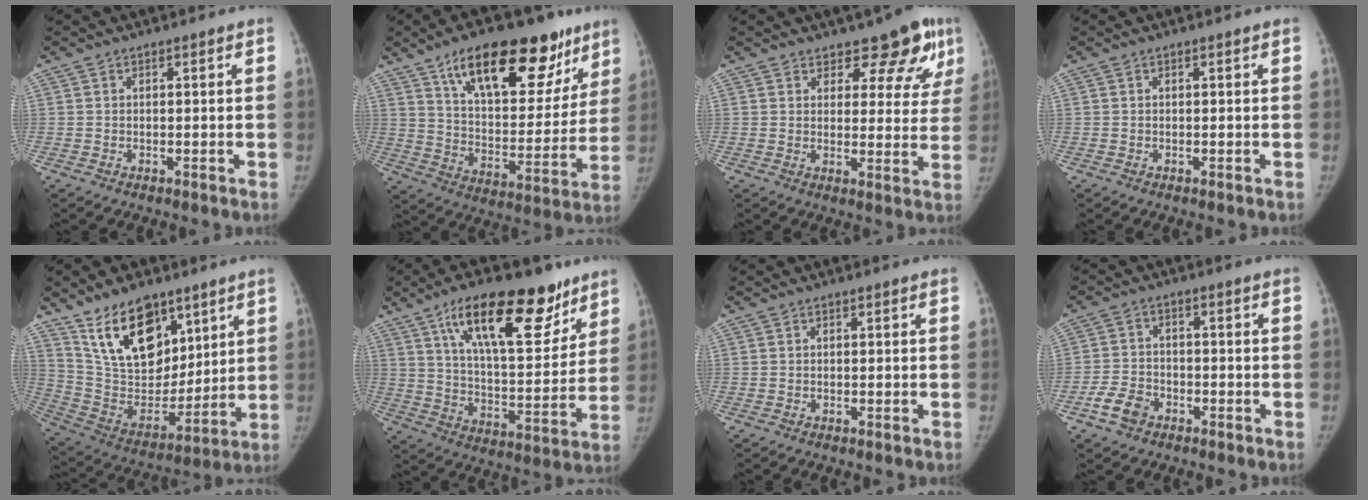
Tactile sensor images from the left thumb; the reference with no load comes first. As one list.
[{"total": 26.4, "force": [15.6, 11.9, 17.6], "torque": [-0.211, -0.033, 0.245]}, {"total": 9.6, "force": [7.1, 5.1, 4.1], "torque": [-0.001, -0.040, 0.075]}, {"total": 0.0}, {"total": 18.9, "force": [11.7, 10.6, 10.3], "torque": [-0.128, -0.066, 0.227]}, {"total": 23.6, "force": [14.0, 9.5, 16.5], "torque": [-0.211, -0.048, 0.229]}, {"total": 0.0}, {"total": 5.3, "force": [-3.1, 3.7, 2.3], "torque": [-0.041, 0.019, -0.057]}]